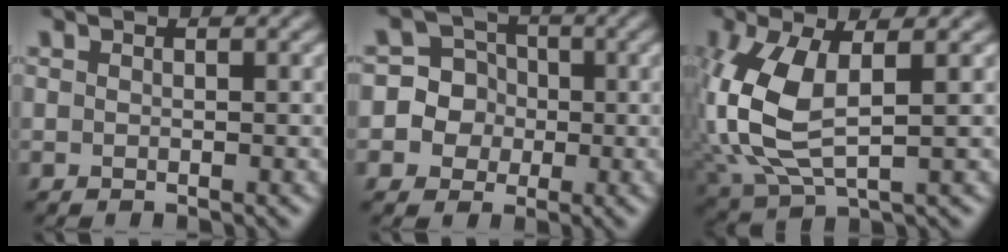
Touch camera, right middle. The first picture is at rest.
{"total": 7.3, "force": [0.3, 7.1, 1.7], "torque": [-0.037, 0.037, -0.012]}
{"total": 8.2, "force": [0.6, 4.1, 7.0], "torque": [-0.181, -0.002, 0.018]}